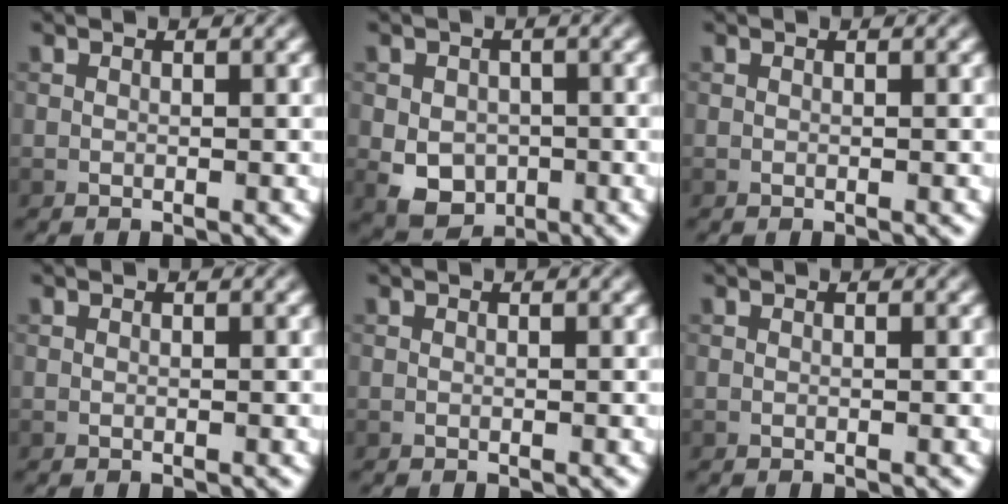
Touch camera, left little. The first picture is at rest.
{"total": 5.0, "force": [-1.0, 3.9, 2.9], "torque": [-0.049, -0.007, -0.017]}
{"total": 0.0}
{"total": 0.0}
{"total": 0.0}
{"total": 0.0}